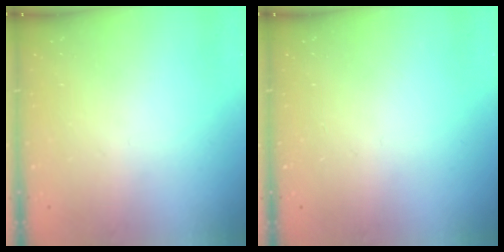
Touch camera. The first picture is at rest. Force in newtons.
{"total": 0.0}